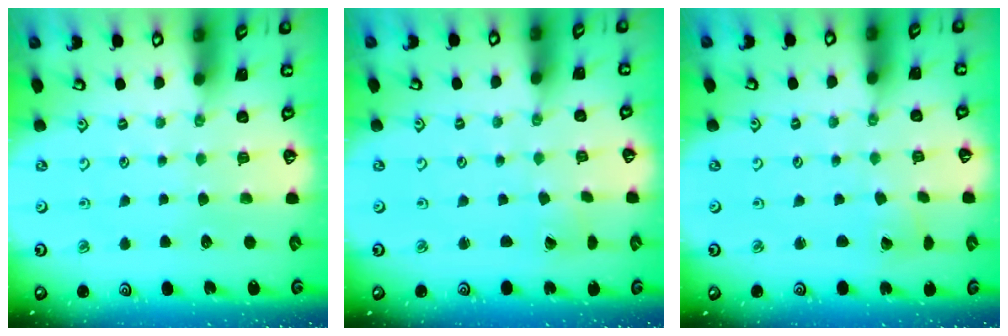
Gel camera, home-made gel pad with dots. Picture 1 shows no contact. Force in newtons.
{"total": 1.5, "press": 1.5, "slide": 0.1}
{"total": 1.9, "press": 1.9, "slide": 0.0}